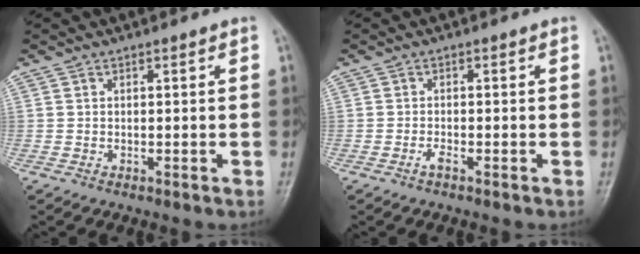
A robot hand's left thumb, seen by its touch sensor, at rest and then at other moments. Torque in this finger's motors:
{"motor_torque": [-0.04, 0.03, 0.06, 0.00, 0.00]}